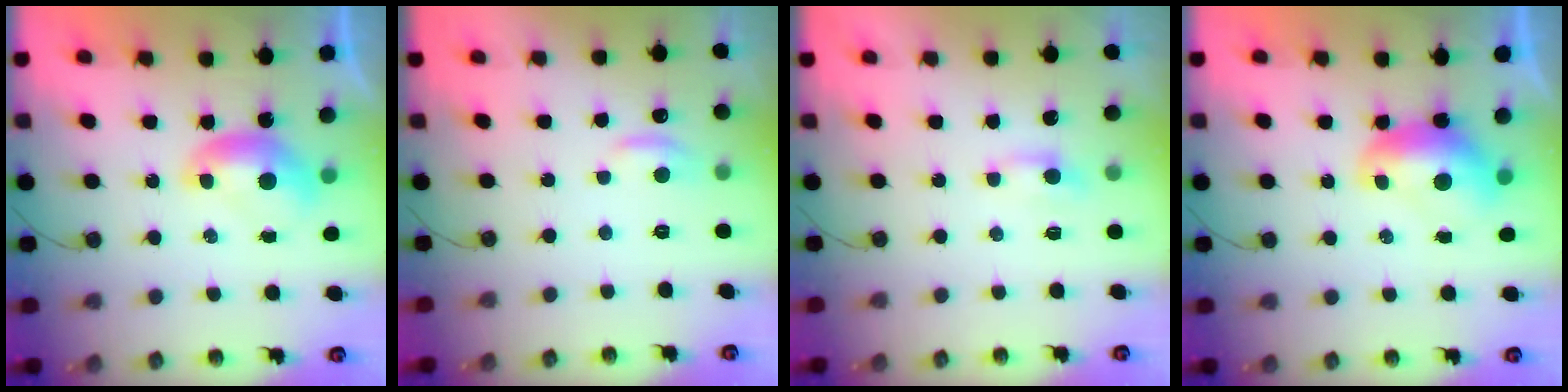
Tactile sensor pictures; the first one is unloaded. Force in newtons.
{"total": 0.7, "press": 0.0, "slide": 0.7}
{"total": 0.8, "press": 0.6, "slide": 0.5}
{"total": 1.6, "press": 1.6, "slide": 0.4}